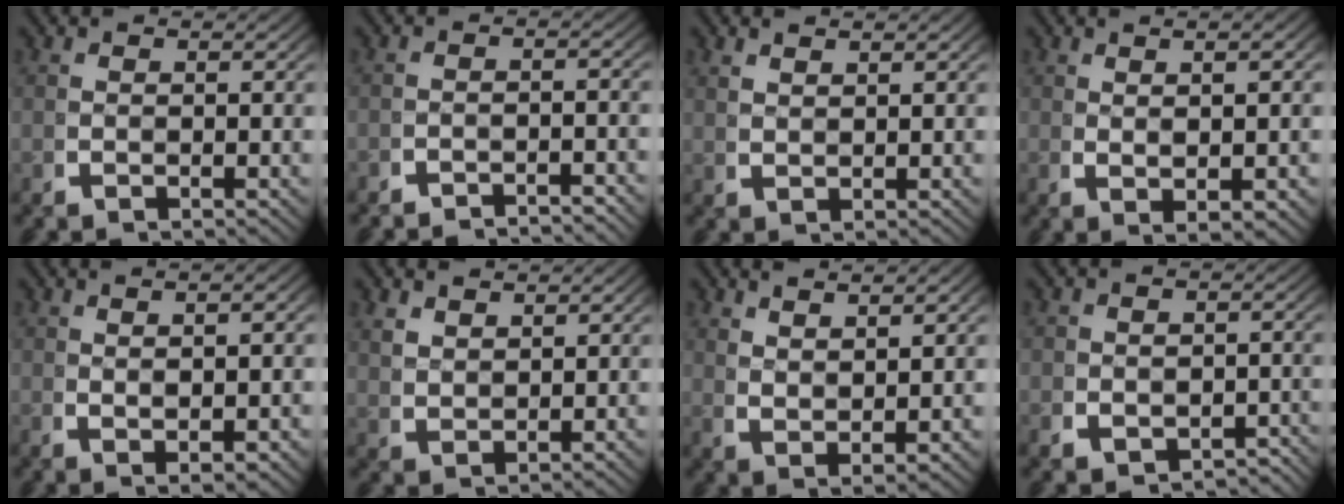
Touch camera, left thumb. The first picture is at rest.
{"total": 3.3, "force": [-3.2, 0.4, 0.2], "torque": [0.007, -0.006, -0.060]}
{"total": 1.3, "force": [1.3, 0.1, 0.2], "torque": [0.004, 0.006, 0.028]}
{"total": 3.0, "force": [0.7, 0.9, 2.7], "torque": [-0.039, 0.003, 0.013]}
{"total": 2.8, "force": [0.3, 0.9, 2.7], "torque": [-0.037, 0.003, 0.006]}
{"total": 1.9, "force": [1.6, 0.9, 0.6], "torque": [-0.003, 0.001, 0.039]}
{"total": 2.9, "force": [2.1, 0.9, 1.8], "torque": [-0.027, 0.000, 0.043]}
{"total": 3.2, "force": [-2.3, 2.1, 0.8], "torque": [-0.003, -0.014, -0.036]}